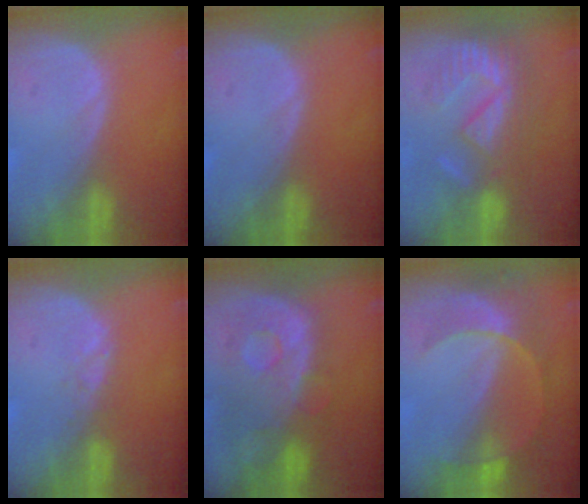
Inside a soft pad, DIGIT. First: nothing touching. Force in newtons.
{"total": 0.0}
{"total": 9.5, "press": 8.1, "slide": 5.0}
{"total": 1.0, "press": 1.0, "slide": 0.2}
{"total": 10.8, "press": 9.5, "slide": 5.1}
{"total": 7.5, "press": 6.6, "slide": 3.6}